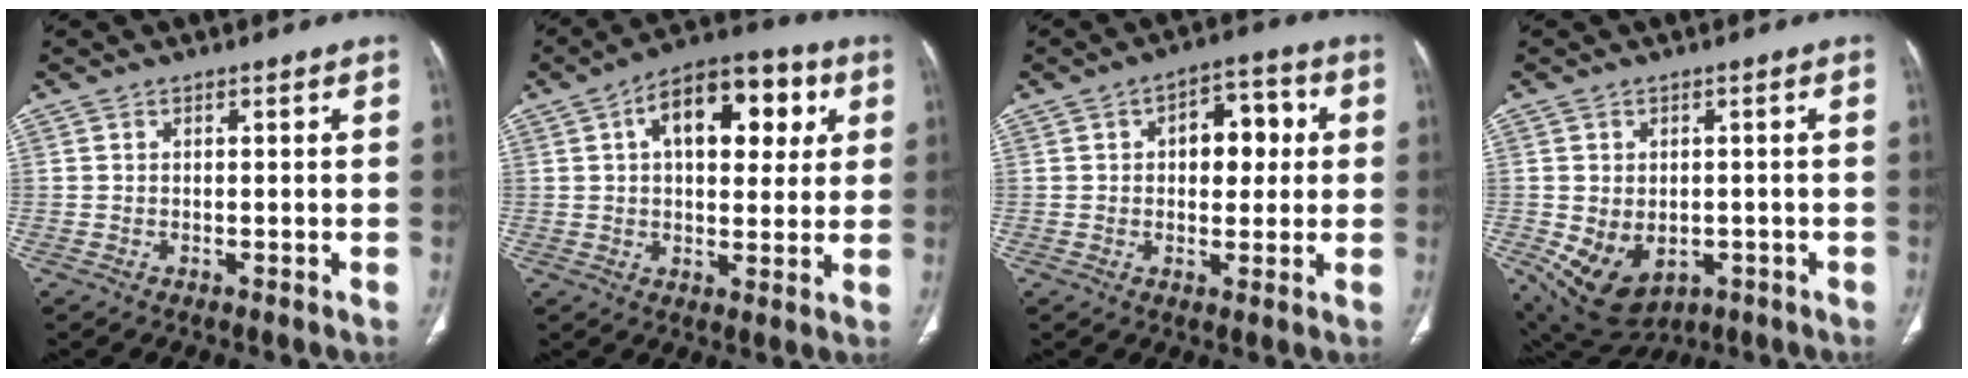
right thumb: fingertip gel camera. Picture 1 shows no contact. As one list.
[{"total": 16.7, "force": [5.2, 9.0, 13.1], "torque": [-0.149, 0.013, 0.072]}, {"total": 9.3, "force": [1.6, 5.6, 7.2], "torque": [-0.067, 0.016, 0.021]}, {"total": 11.4, "force": [-3.3, 8.2, 7.2], "torque": [-0.111, 0.002, -0.027]}]